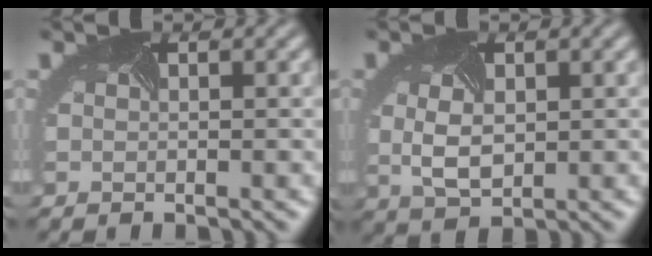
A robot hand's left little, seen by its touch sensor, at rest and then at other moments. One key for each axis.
{"total": 3.2, "fx": 0.1, "fy": 2.0, "fz": 2.4, "tx": -0.061, "ty": -0.006, "tz": 0.007}